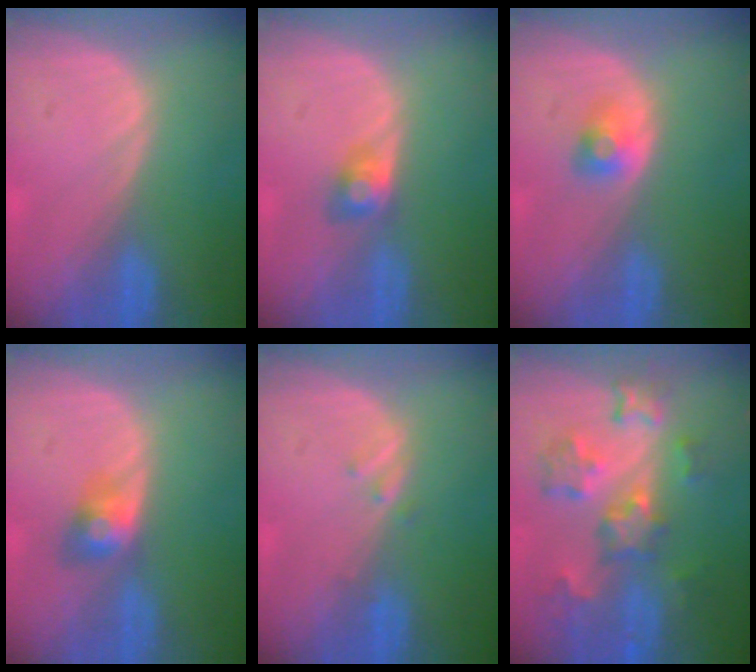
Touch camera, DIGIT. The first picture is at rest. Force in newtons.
{"total": 2.6, "press": 2.5, "slide": 0.7}
{"total": 2.6, "press": 2.4, "slide": 1.2}
{"total": 3.3, "press": 3.3, "slide": 0.3}
{"total": 1.1, "press": 1.1, "slide": 0.1}
{"total": 9.0, "press": 7.9, "slide": 4.2}